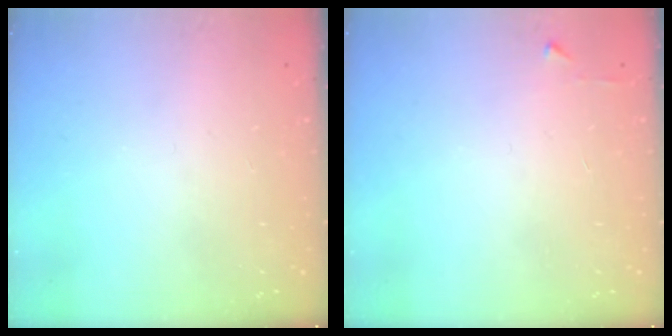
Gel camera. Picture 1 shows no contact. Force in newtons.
{"total": 2.4, "press": 2.4, "slide": 0.3}